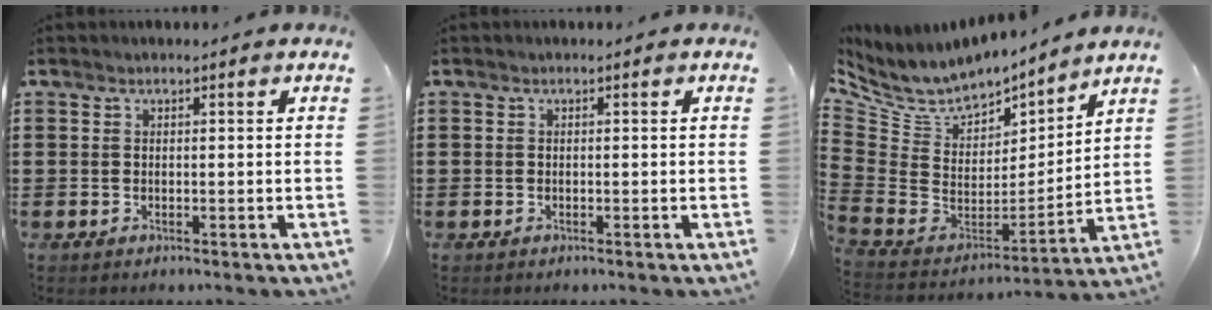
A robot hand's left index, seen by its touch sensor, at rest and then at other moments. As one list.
[{"total": 0.0}, {"total": 6.9, "force": [5.7, 3.2, 2.2], "torque": [-0.078, -0.045, 0.101]}]